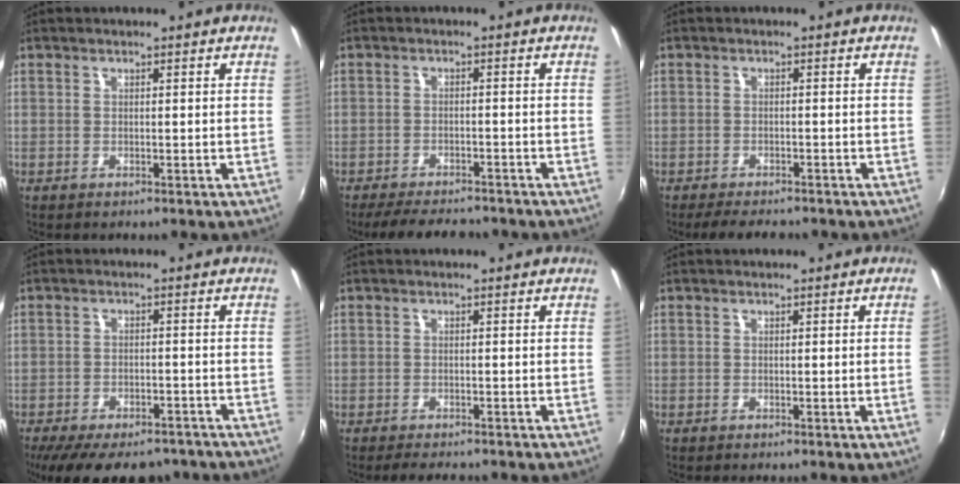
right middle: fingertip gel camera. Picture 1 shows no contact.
{"total": 9.1, "force": [-7.8, 2.9, 3.7], "torque": [-0.089, -0.006, -0.116]}
{"total": 5.9, "force": [-5.0, 1.8, 2.5], "torque": [-0.062, -0.010, -0.078]}
{"total": 17.3, "force": [-13.3, 7.1, 8.3], "torque": [-0.171, -0.015, -0.181]}
{"total": 3.3, "force": [-2.9, 0.9, 1.3], "torque": [-0.033, -0.006, -0.046]}
{"total": 0.9, "force": [-0.1, -0.5, 0.8], "torque": [-0.005, -0.007, -0.003]}